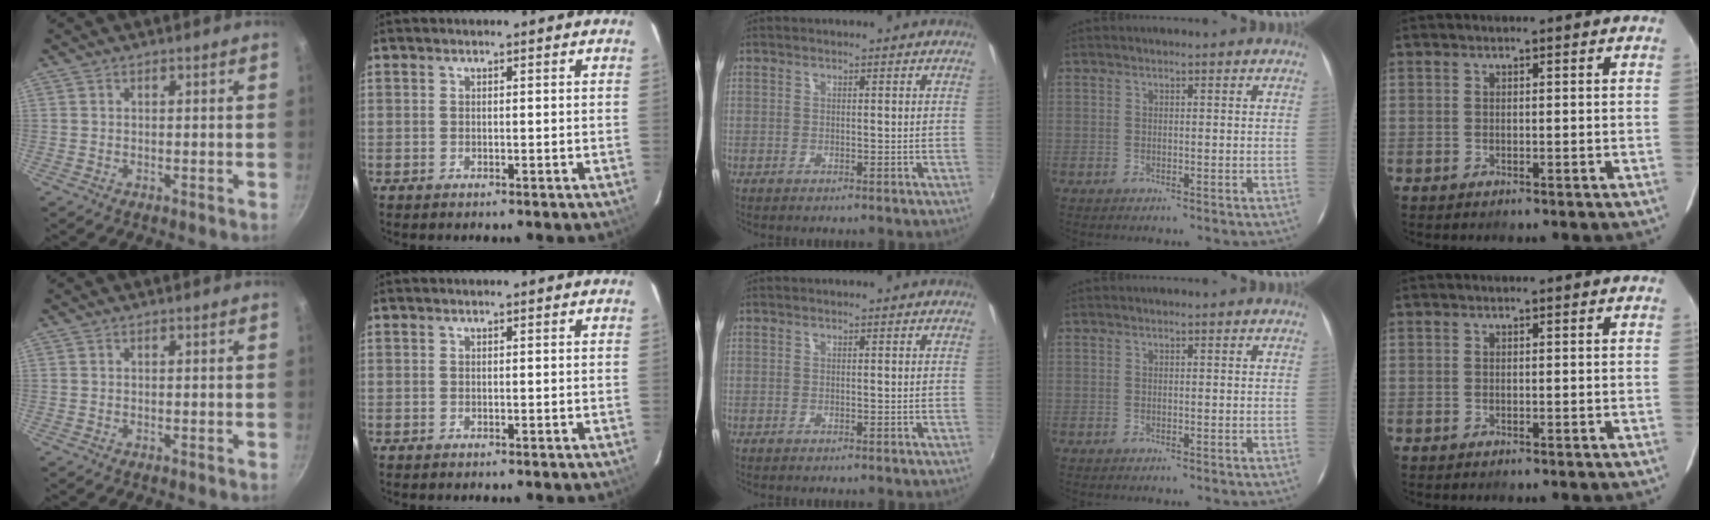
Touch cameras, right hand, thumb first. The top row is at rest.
{}